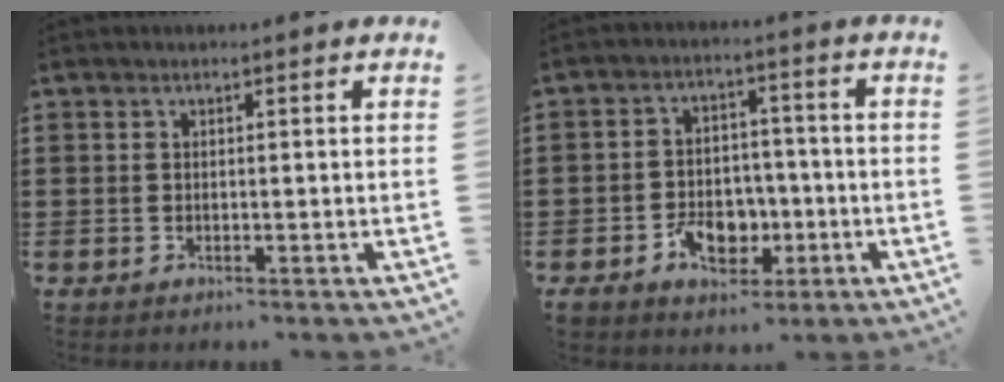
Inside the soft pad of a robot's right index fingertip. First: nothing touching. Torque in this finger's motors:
{"motor_torque": [1.78, 0.36, 0.26, 0.14]}